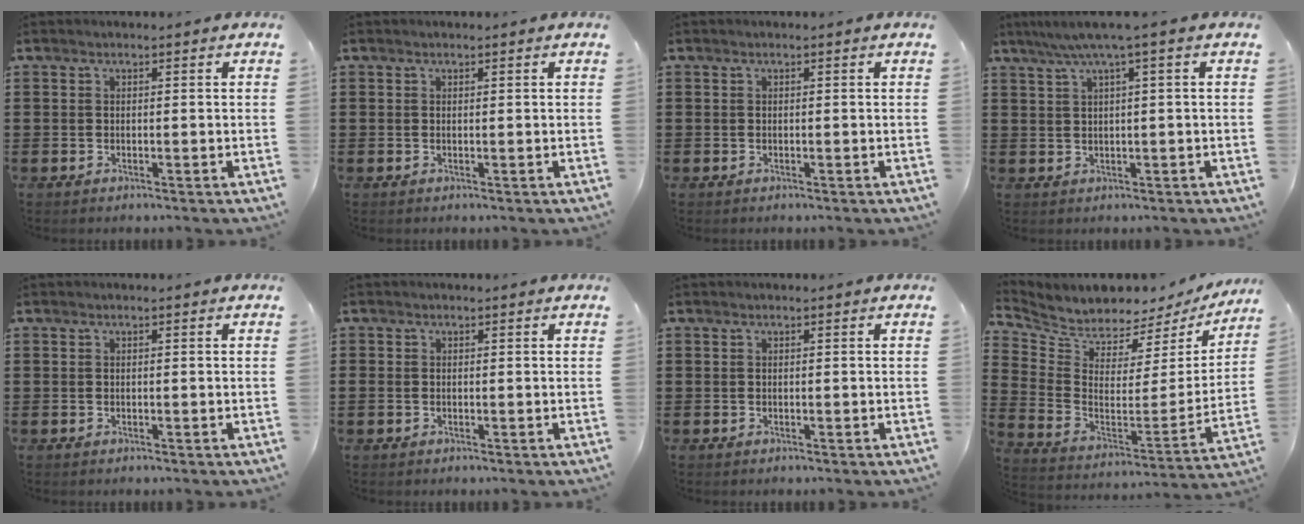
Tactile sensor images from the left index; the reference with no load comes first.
{"total": 0.0}
{"total": 0.0}
{"total": 3.0, "force": [1.1, -0.4, 2.8], "torque": [-0.054, -0.004, 0.016]}
{"total": 0.0}
{"total": 0.8, "force": [-0.3, 0.6, 0.4], "torque": [-0.009, 0.002, -0.005]}
{"total": 0.0}
{"total": 5.0, "force": [4.8, 1.1, -0.1], "torque": [-0.037, -0.058, 0.081]}